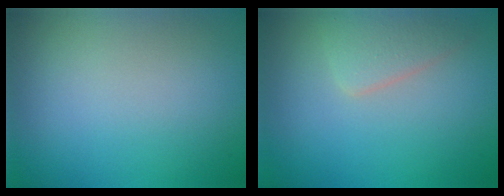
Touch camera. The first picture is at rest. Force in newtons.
{"total": 2.4, "press": 2.4, "slide": 0.1}